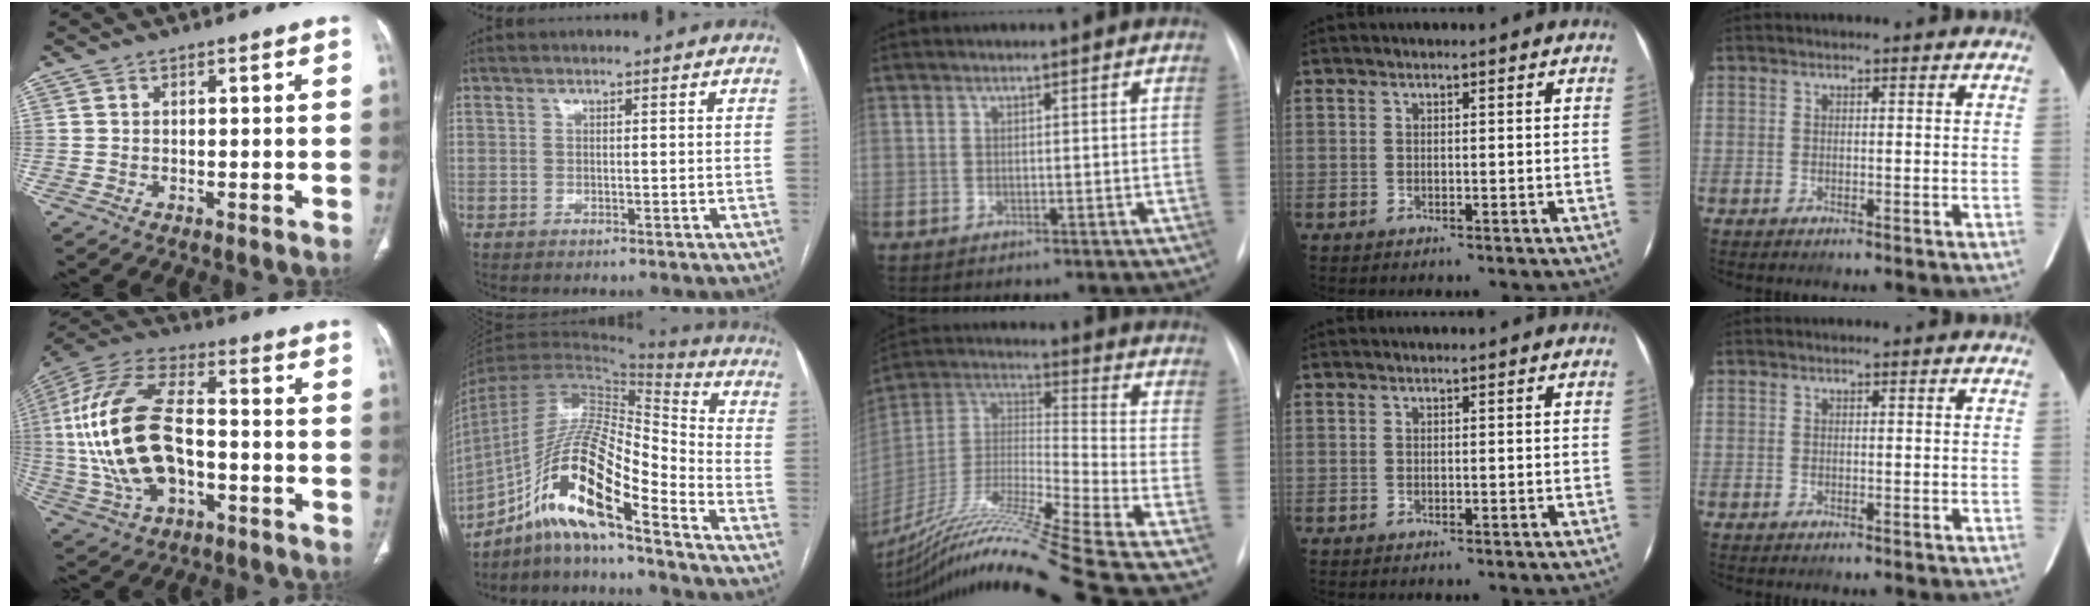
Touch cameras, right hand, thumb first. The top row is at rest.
{"thumb": {"total": 22.0, "force": [-2.1, 12.0, 18.3], "torque": [-0.389, 0.021, -0.032]}, "index": {"total": 16.3, "force": [-9.7, 2.2, 12.8], "torque": [-0.244, 0.012, -0.172]}, "middle": {"total": 20.8, "force": [-13.4, -1.3, 15.8], "torque": [-0.311, -0.026, -0.249]}}